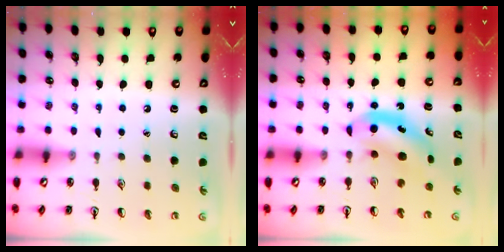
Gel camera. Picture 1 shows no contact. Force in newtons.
{"total": 5.6, "press": 5.5, "slide": 0.8}